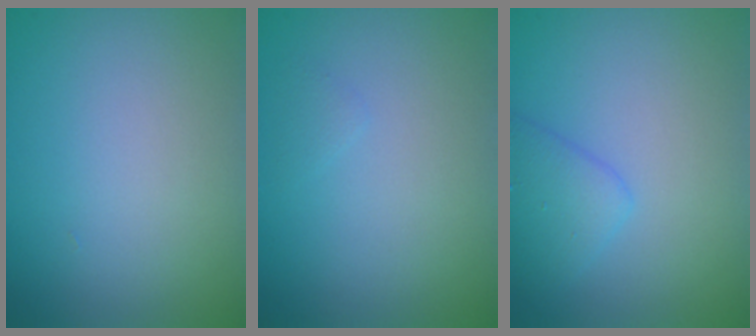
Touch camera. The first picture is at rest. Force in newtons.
{"total": 0.5, "press": 0.5, "slide": 0.1}
{"total": 2.5, "press": 2.5, "slide": 0.1}